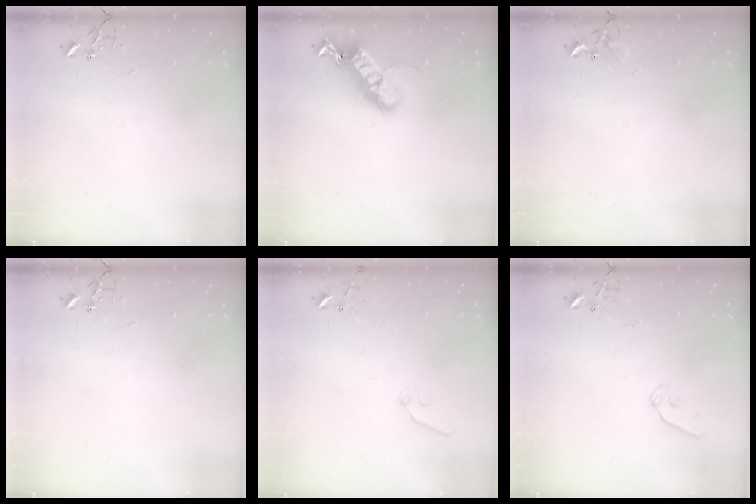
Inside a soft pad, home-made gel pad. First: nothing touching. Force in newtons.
{"total": 19.9, "press": 19.9, "slide": 0.3}
{"total": 4.5, "press": 4.5, "slide": 0.5}
{"total": 0.0}
{"total": 7.5, "press": 7.4, "slide": 0.9}
{"total": 8.7, "press": 8.7, "slide": 0.9}